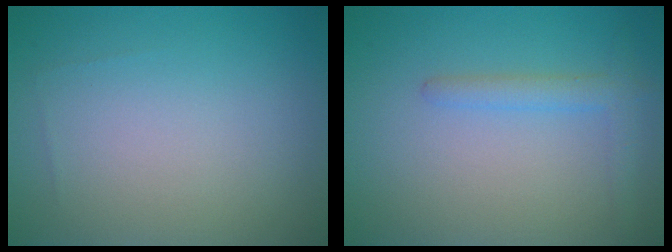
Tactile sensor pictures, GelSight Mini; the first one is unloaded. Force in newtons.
{"total": 2.0, "press": 2.0, "slide": 0.2}